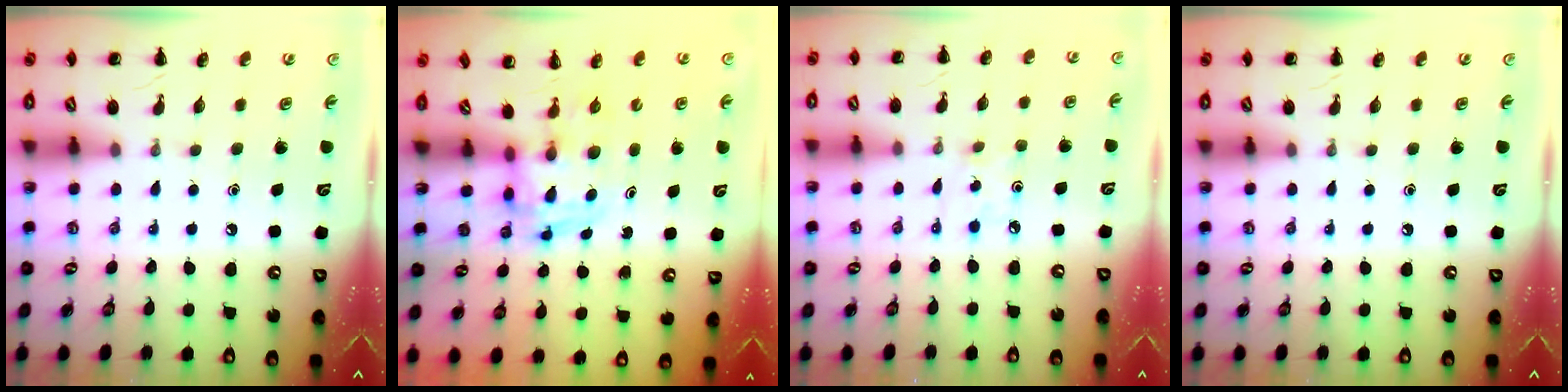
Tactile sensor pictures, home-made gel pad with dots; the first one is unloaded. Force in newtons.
{"total": 3.7, "press": 3.7, "slide": 0.6}
{"total": 2.1, "press": 2.0, "slide": 0.4}
{"total": 0.0}